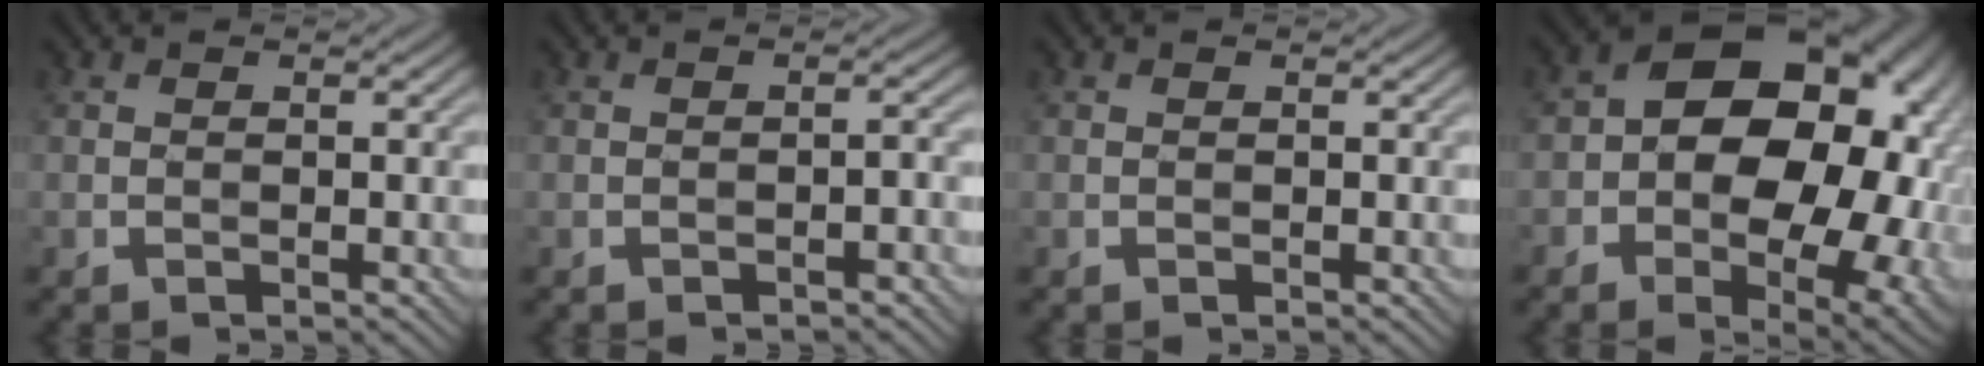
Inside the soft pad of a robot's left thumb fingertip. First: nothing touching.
{"total": 0.9, "force": [-0.8, 0.0, 0.5], "torque": [-0.007, 0.008, -0.012]}
{"total": 0.0}
{"total": 20.5, "force": [0.0, 13.8, 15.1], "torque": [-0.205, -0.020, 0.021]}